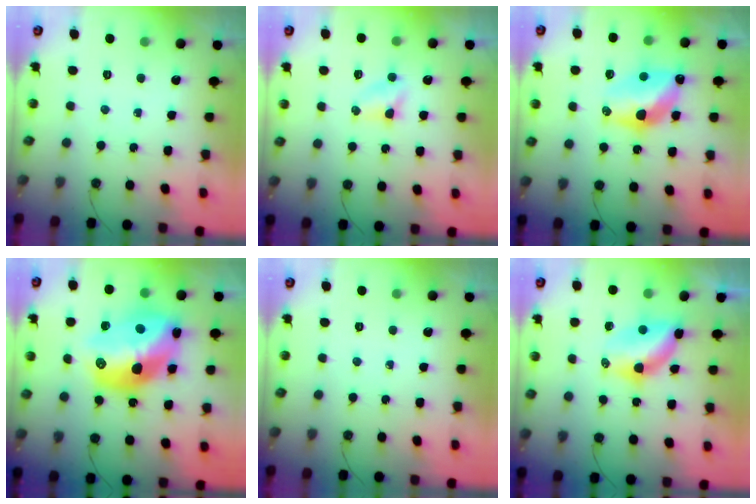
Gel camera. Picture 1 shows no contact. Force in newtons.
{"total": 3.7, "press": 3.7, "slide": 0.5}
{"total": 11.5, "press": 11.4, "slide": 0.7}
{"total": 22.0, "press": 21.5, "slide": 5.0}
{"total": 0.0}
{"total": 6.6, "press": 6.6, "slide": 0.8}